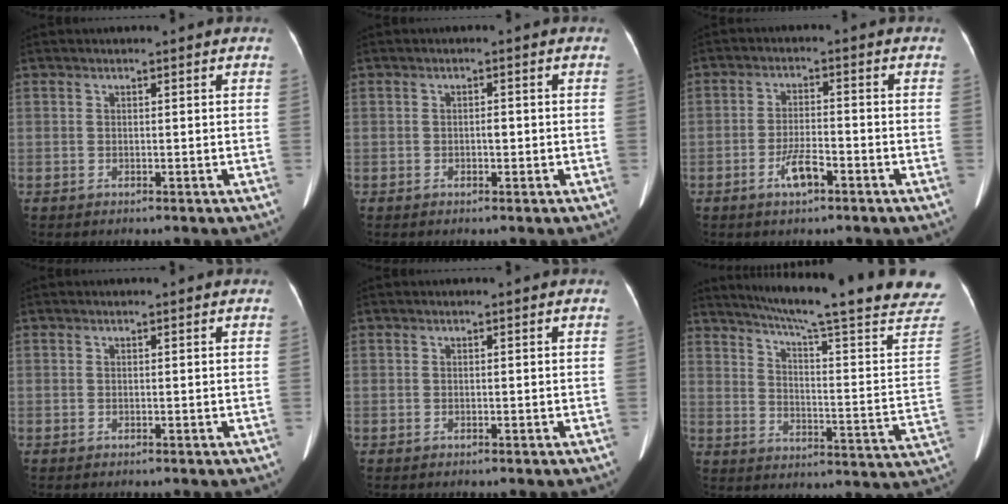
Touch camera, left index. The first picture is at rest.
{"total": 1.2, "force": [-0.4, 0.6, 0.9], "torque": [-0.013, 0.002, -0.008]}
{"total": 4.3, "force": [-2.6, 1.1, 3.3], "torque": [-0.068, 0.000, -0.048]}
{"total": 0.0}
{"total": 0.0}
{"total": 28.3, "force": [24.5, 0.7, 14.1], "torque": [-0.205, -0.088, 0.298]}